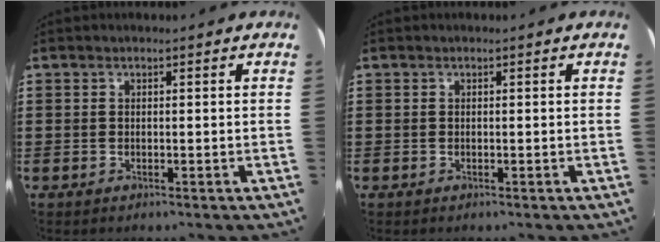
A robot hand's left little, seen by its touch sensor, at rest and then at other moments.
{"total": 0.0}